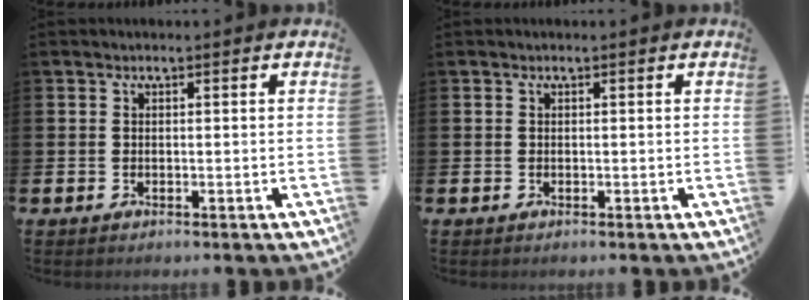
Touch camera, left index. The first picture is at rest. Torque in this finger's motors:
{"motor_torque": [0.00, 0.00, -0.03, 0.00]}